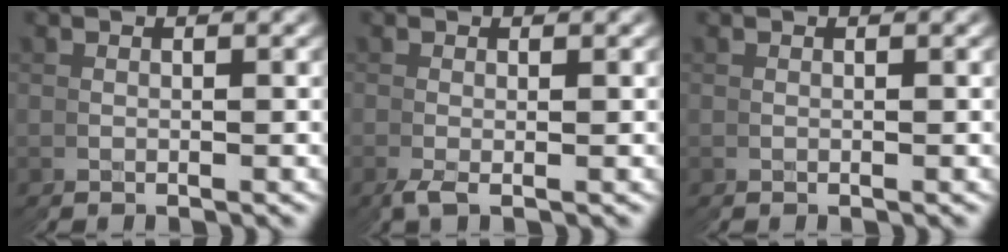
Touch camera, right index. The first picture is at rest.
{"total": 1.3, "force": [-0.4, -0.8, 1.0], "torque": [-0.009, 0.002, -0.011]}
{"total": 0.0}